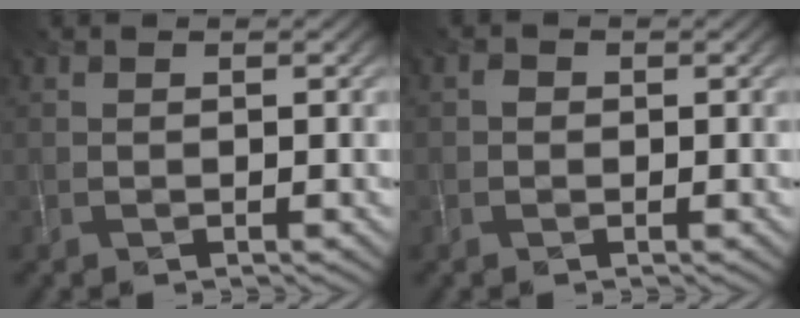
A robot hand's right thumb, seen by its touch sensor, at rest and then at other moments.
{"total": 0.8, "force": [-0.1, 0.8, 0.3], "torque": [-0.004, -0.002, -0.006]}